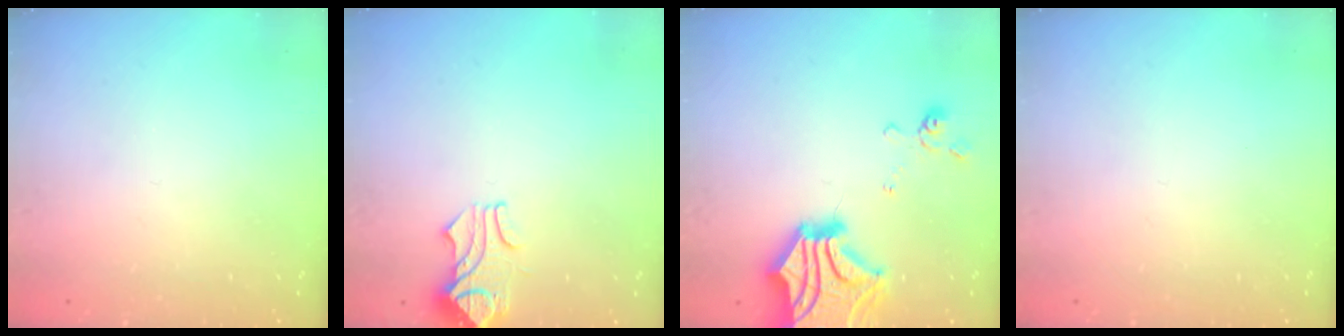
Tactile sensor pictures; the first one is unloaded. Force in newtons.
{"total": 1.0, "press": 0.2, "slide": 1.0}
{"total": 14.1, "press": 13.6, "slide": 3.7}
{"total": 0.0}